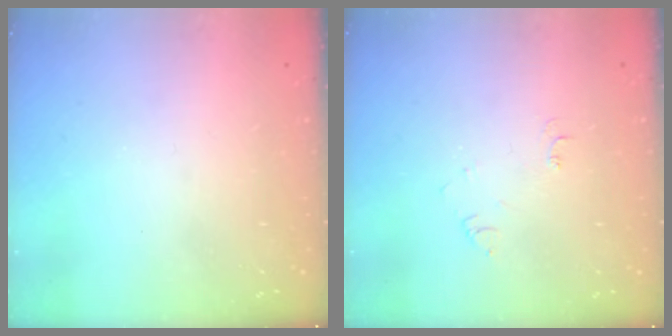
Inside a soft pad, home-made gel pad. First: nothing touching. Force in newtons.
{"total": 4.0, "press": 3.9, "slide": 0.5}